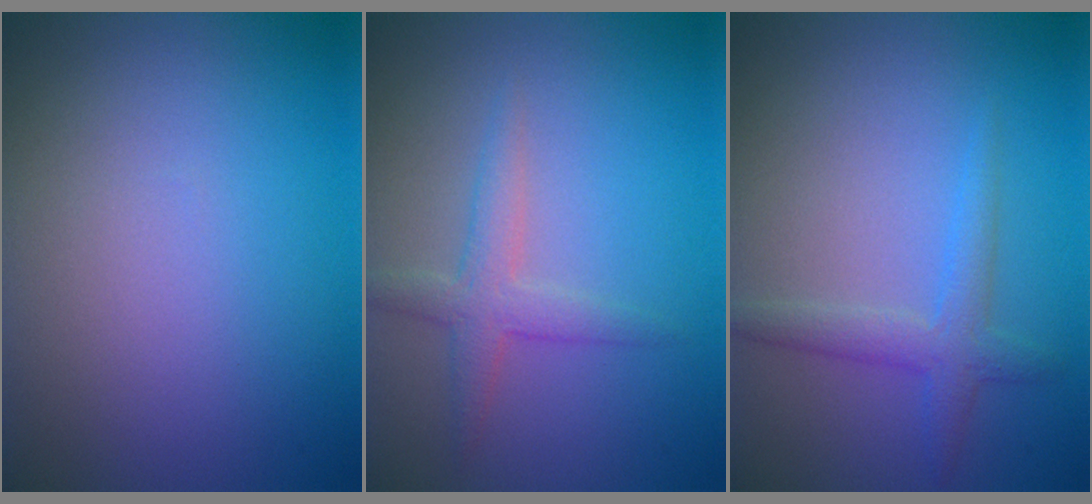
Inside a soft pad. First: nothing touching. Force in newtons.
{"total": 2.4, "press": 2.4, "slide": 0.1}
{"total": 1.8, "press": 1.8, "slide": 0.1}